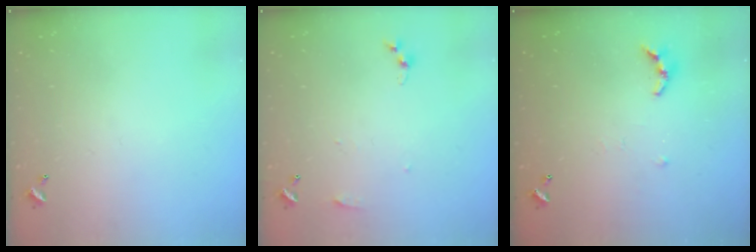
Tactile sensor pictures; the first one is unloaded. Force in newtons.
{"total": 3.8, "press": 3.8, "slide": 0.5}
{"total": 6.8, "press": 6.7, "slide": 0.5}